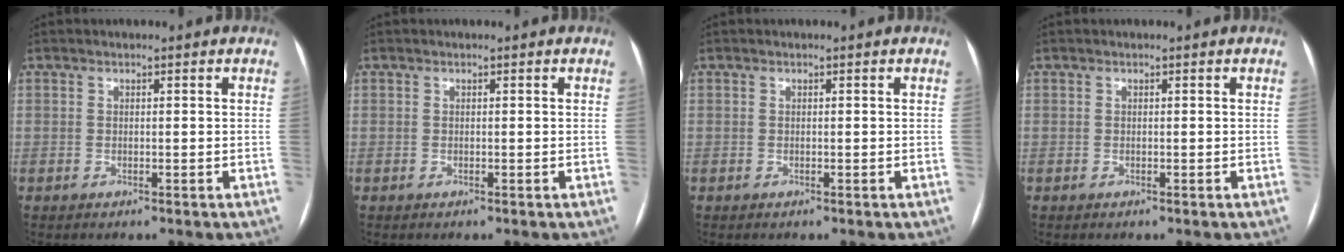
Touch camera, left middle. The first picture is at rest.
{"total": 0.0}
{"total": 0.0}
{"total": 0.0}